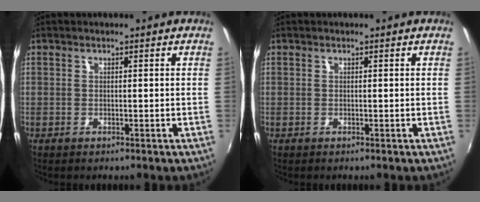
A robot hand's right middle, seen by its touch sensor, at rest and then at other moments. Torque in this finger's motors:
{"motor_torque": [0.02, -0.01, 0.01, 0.01]}